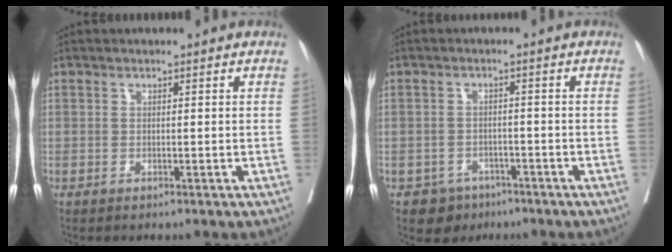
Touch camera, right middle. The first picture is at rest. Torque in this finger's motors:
{"motor_torque": [0.41, -0.41, -0.01, 0.00]}